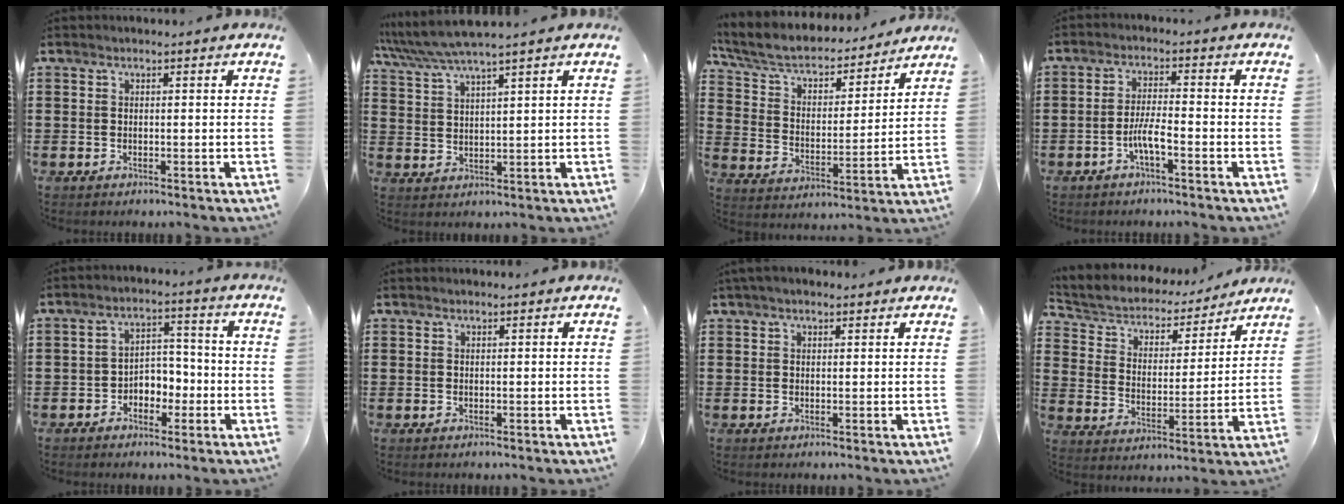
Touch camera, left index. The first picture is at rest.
{"total": 5.1, "force": [4.4, -0.2, 2.6], "torque": [-0.063, -0.015, 0.078]}
{"total": 5.6, "force": [4.7, 2.0, 2.3], "torque": [-0.068, -0.034, 0.075]}
{"total": 4.2, "force": [-1.9, 0.6, 3.7], "torque": [-0.084, -0.004, -0.041]}
{"total": 3.8, "force": [-2.1, 2.7, 1.7], "torque": [-0.039, 0.009, -0.045]}
{"total": 0.0}
{"total": 1.9, "force": [1.5, 0.7, 0.9], "torque": [-0.021, 0.005, 0.028]}
{"total": 4.0, "force": [3.7, 1.5, 0.6], "torque": [-0.037, -0.029, 0.055]}